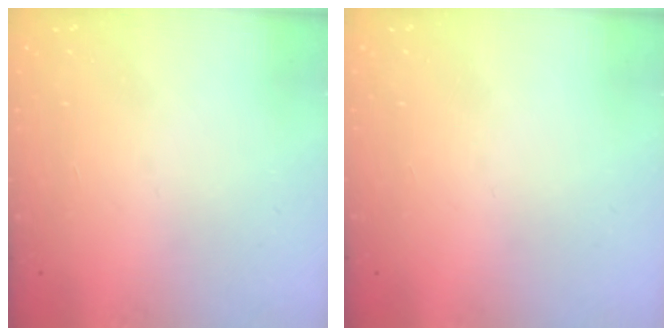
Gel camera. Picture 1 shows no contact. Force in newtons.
{"total": 0.0}